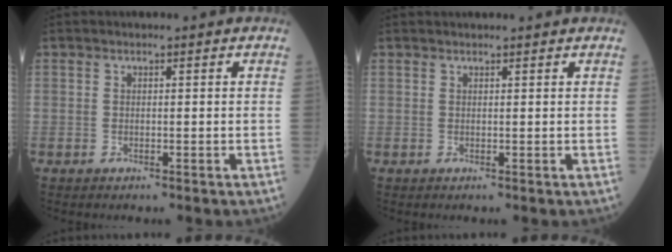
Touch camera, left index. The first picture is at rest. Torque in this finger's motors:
{"motor_torque": [0.52, -1.32, 0.00, 0.00]}